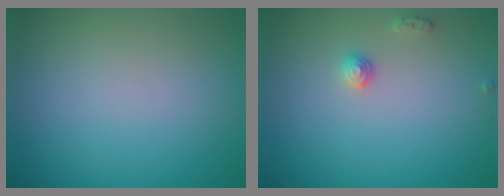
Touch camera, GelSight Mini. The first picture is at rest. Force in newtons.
{"total": 1.2, "press": 1.2, "slide": 0.0}